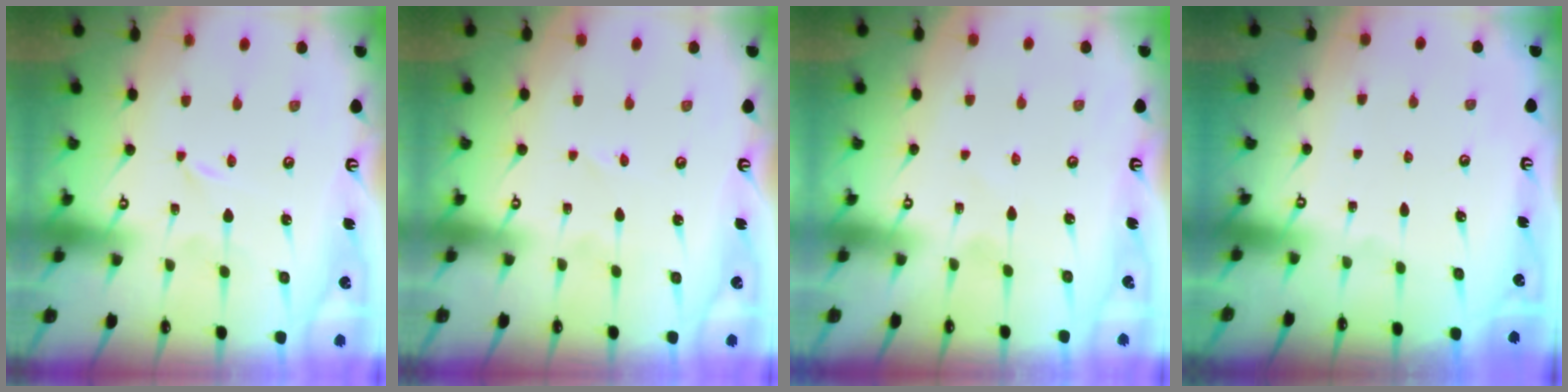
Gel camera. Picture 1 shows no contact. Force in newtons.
{"total": 1.7, "press": 1.6, "slide": 0.3}
{"total": 1.4, "press": 1.4, "slide": 0.2}
{"total": 0.0}